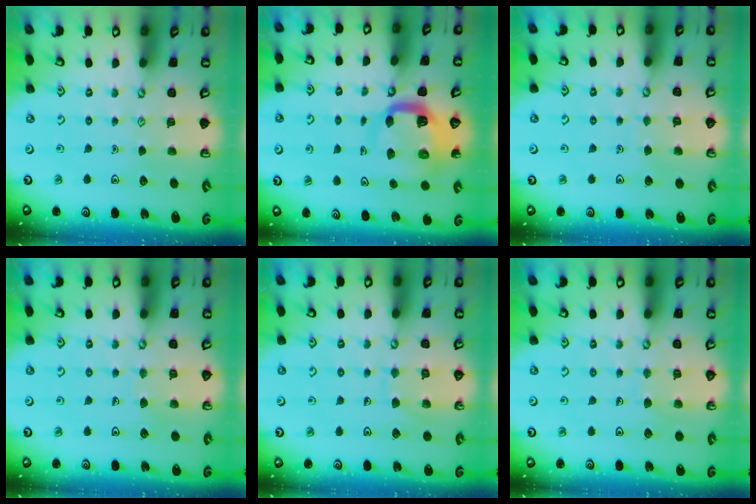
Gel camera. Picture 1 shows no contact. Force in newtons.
{"total": 9.2, "press": 9.1, "slide": 1.2}
{"total": 2.8, "press": 2.8, "slide": 0.1}
{"total": 3.7, "press": 3.7, "slide": 0.3}
{"total": 7.0, "press": 7.0, "slide": 0.5}
{"total": 4.3, "press": 4.3, "slide": 0.3}